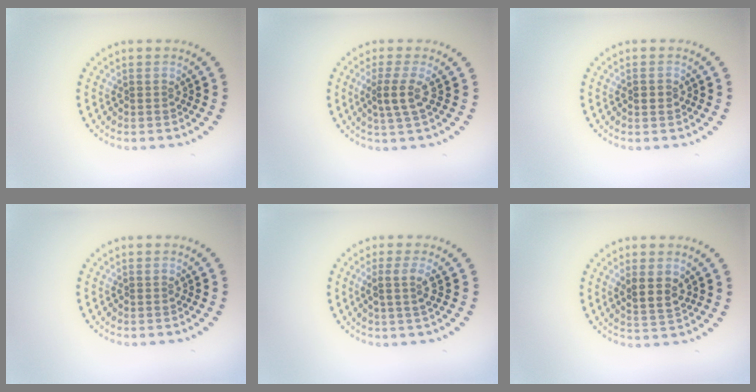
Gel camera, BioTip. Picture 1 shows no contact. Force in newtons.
{"total": 2.4, "press": 1.8, "slide": 1.6}
{"total": 1.3, "press": 1.3, "slide": 0.1}
{"total": 0.0}
{"total": 1.9, "press": 1.4, "slide": 1.3}
{"total": 2.4, "press": 2.2, "slide": 0.9}